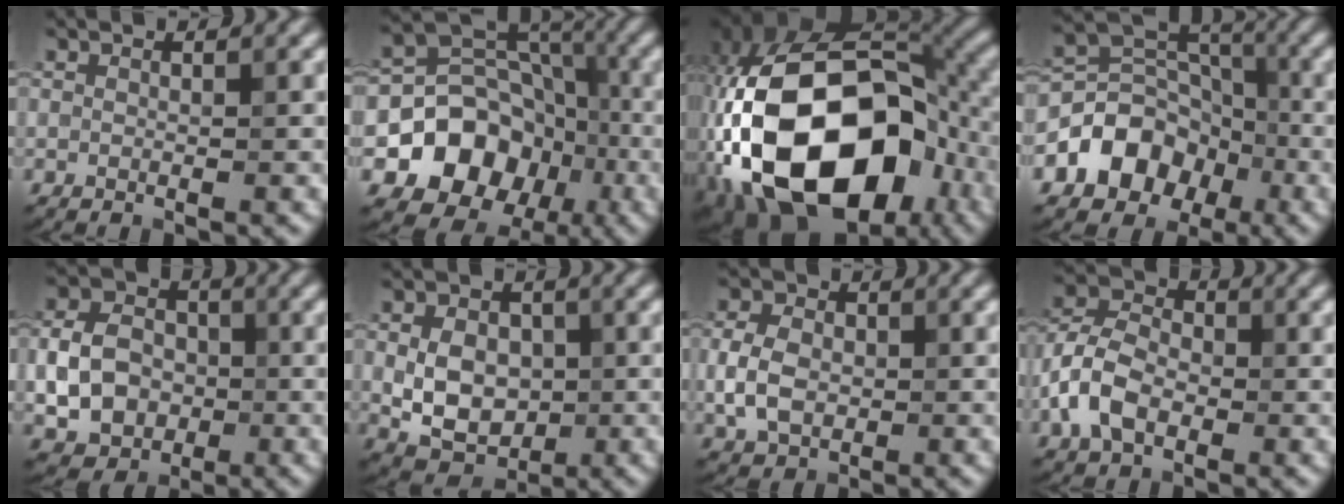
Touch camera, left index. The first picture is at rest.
{"total": 9.5, "force": [-3.2, 7.6, 4.7], "torque": [-0.065, 0.005, -0.060]}
{"total": 21.3, "force": [-5.3, 12.6, 16.2], "torque": [-0.330, -0.009, -0.064]}
{"total": 6.6, "force": [-2.8, 4.9, 3.3], "torque": [-0.044, 0.006, -0.056]}
{"total": 6.0, "force": [-1.2, 4.7, 3.6], "torque": [-0.073, 0.004, -0.025]}
{"total": 5.5, "force": [-0.3, 3.9, 3.9], "torque": [-0.069, 0.001, -0.006]}
{"total": 4.3, "force": [-0.3, 3.1, 3.0], "torque": [-0.071, 0.006, -0.006]}
{"total": 5.5, "force": [-2.0, 3.5, 3.7], "torque": [-0.084, 0.013, -0.047]}